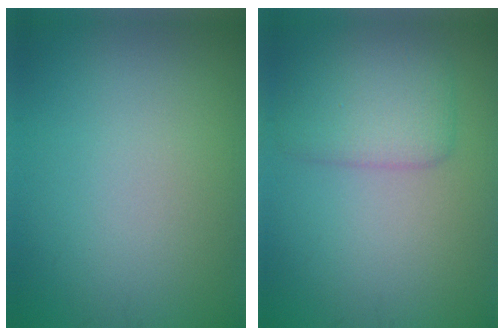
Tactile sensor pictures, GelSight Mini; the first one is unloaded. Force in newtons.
{"total": 3.7, "press": 3.7, "slide": 0.1}